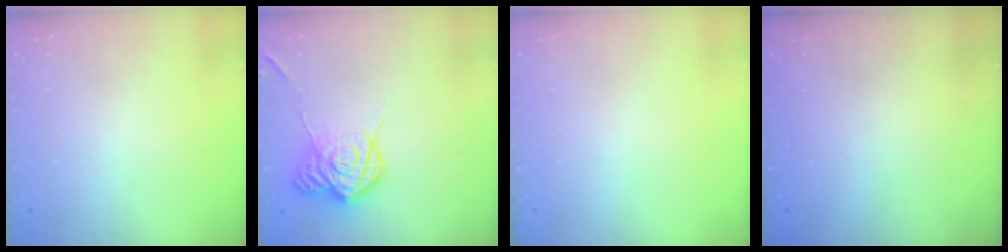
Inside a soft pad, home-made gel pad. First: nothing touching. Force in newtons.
{"total": 17.0, "press": 17.0, "slide": 0.9}
{"total": 0.0}
{"total": 2.4, "press": 2.3, "slide": 0.8}